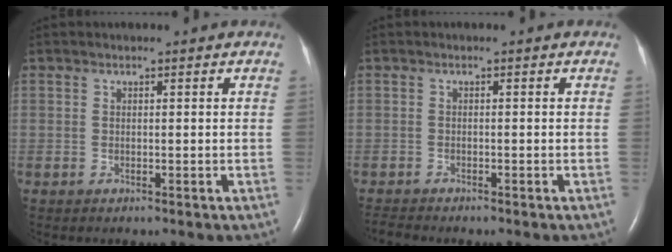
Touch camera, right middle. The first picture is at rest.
{"total": 2.1, "force": [-2.1, 0.0, 0.5], "torque": [-0.014, -0.009, -0.033]}